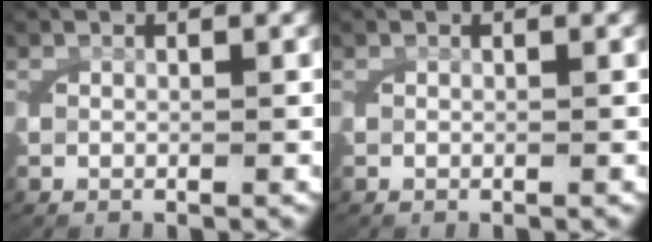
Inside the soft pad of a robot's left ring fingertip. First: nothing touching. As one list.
[{"total": 0.0}]